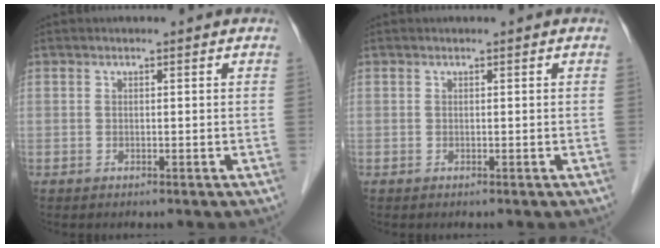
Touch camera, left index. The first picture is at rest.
{"total": 0.0}